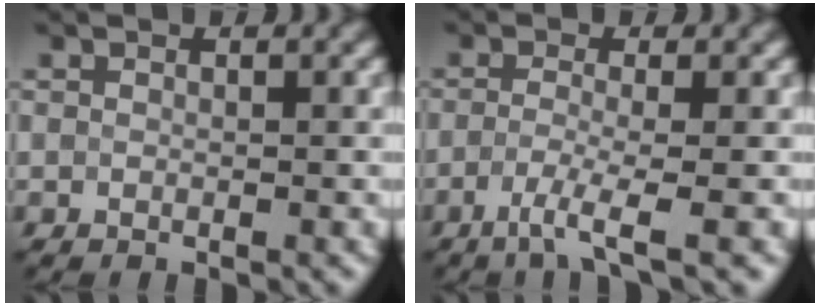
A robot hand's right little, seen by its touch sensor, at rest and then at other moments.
{"total": 3.8, "force": [-1.8, 0.6, 3.3], "torque": [-0.059, -0.005, -0.044]}